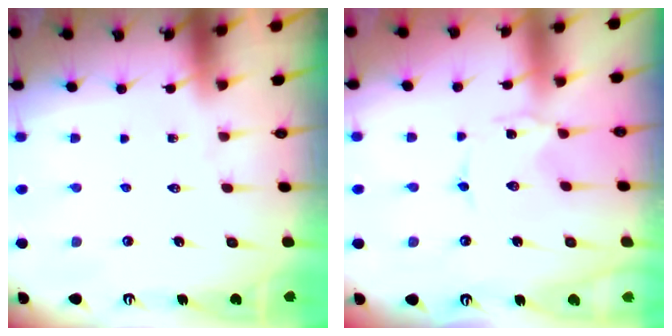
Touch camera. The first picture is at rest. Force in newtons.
{"total": 0.0}